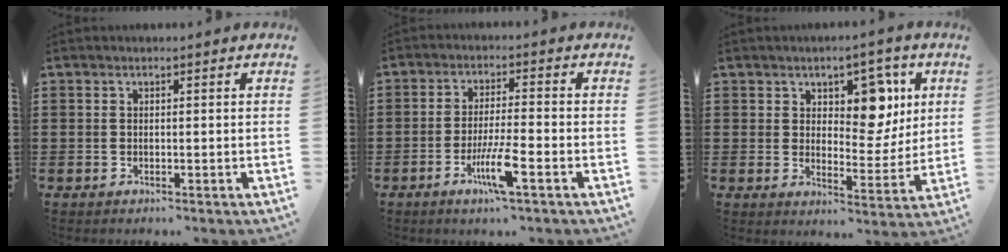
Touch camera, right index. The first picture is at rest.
{"total": 6.7, "force": [-3.2, 0.7, 5.9], "torque": [-0.120, -0.013, -0.060]}
{"total": 7.9, "force": [3.7, 4.9, 5.0], "torque": [-0.078, -0.004, 0.058]}